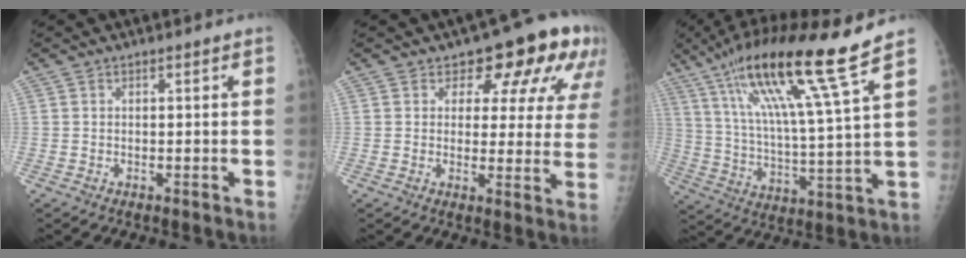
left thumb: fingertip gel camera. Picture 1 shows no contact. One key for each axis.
{"total": 12.5, "fx": 7.6, "fy": 7.1, "fz": 7.0, "tx": -0.028, "ty": -0.030, "tz": 0.076}
{"total": 18.8, "fx": 11.8, "fy": 0.0, "fz": 14.6, "tx": -0.252, "ty": -0.044, "tz": 0.206}